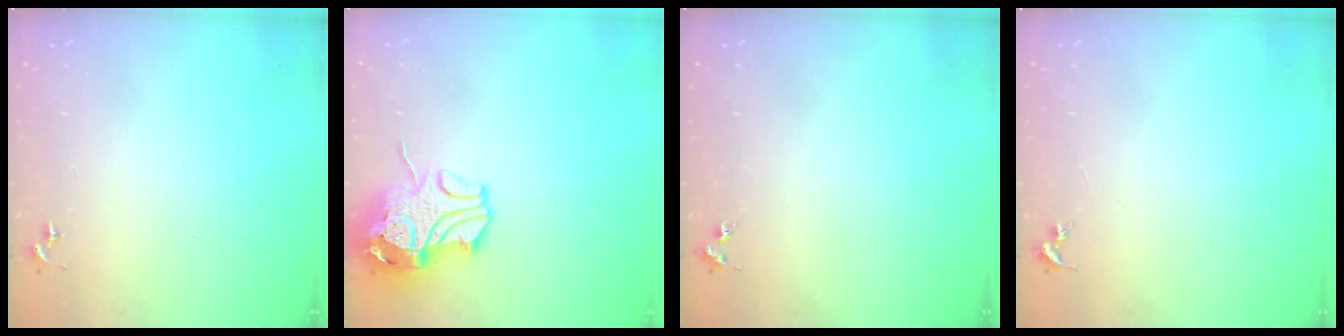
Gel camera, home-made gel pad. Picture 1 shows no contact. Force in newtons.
{"total": 13.3, "press": 13.1, "slide": 2.0}
{"total": 4.3, "press": 4.3, "slide": 0.6}
{"total": 0.0}